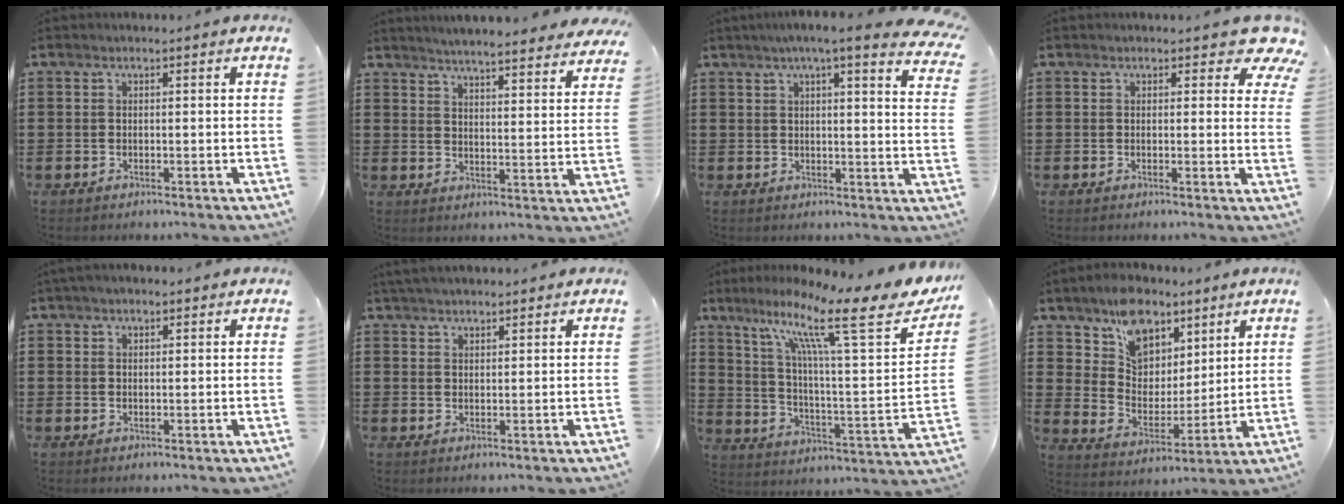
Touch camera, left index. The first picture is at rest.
{"total": 4.3, "force": [4.2, -0.3, 0.4], "torque": [-0.022, -0.031, 0.071]}
{"total": 5.7, "force": [4.8, 0.3, 3.0], "torque": [-0.067, -0.009, 0.083]}
{"total": 3.5, "force": [2.6, 1.5, 1.9], "torque": [-0.017, -0.013, 0.039]}
{"total": 1.8, "force": [1.5, 0.7, 0.7], "torque": [-0.016, 0.005, 0.028]}
{"total": 2.8, "force": [2.7, 0.4, 0.5], "torque": [-0.016, 0.000, 0.054]}
{"total": 17.0, "force": [10.9, 2.5, 12.7], "torque": [-0.241, -0.053, 0.168]}
{"total": 8.8, "force": [6.8, 5.3, 1.7], "torque": [-0.052, -0.029, 0.128]}